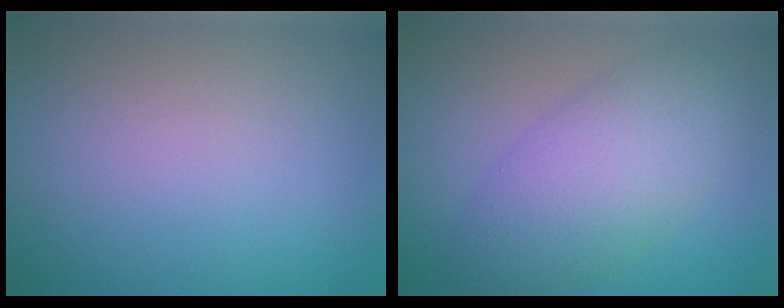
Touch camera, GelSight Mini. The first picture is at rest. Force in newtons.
{"total": 6.2, "press": 6.2, "slide": 0.2}